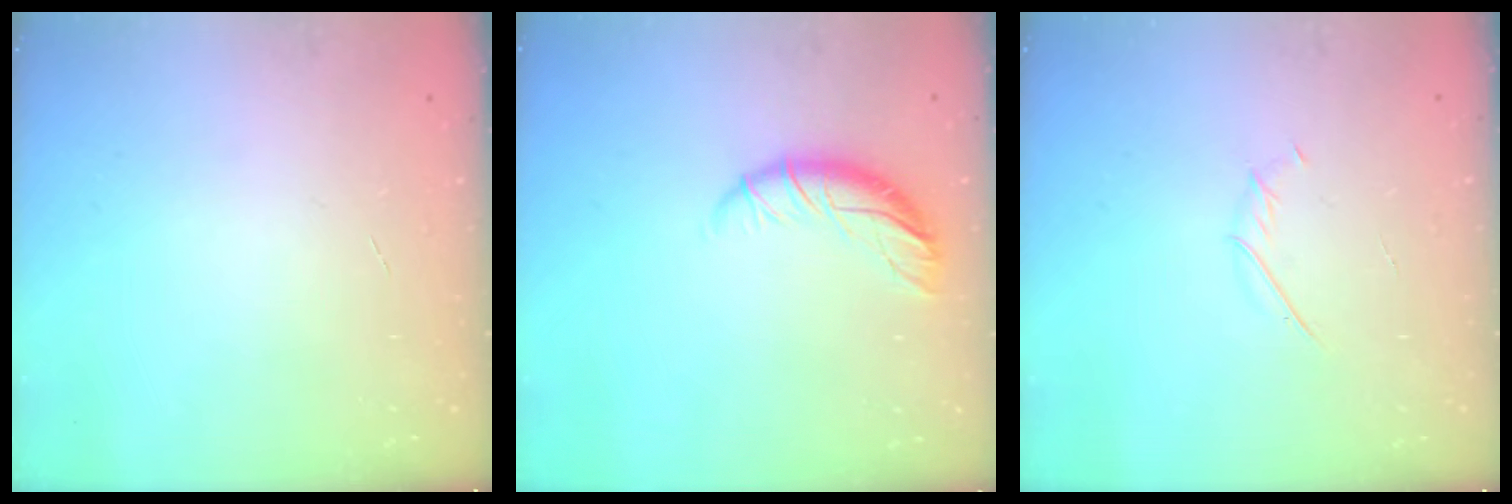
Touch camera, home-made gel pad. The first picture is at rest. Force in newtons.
{"total": 9.1, "press": 9.1, "slide": 0.9}
{"total": 2.0, "press": 2.0, "slide": 0.6}